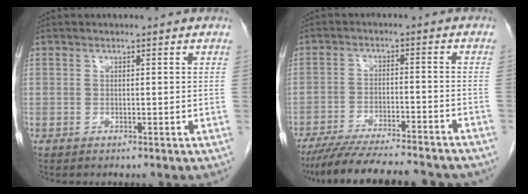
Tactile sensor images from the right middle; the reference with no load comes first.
{"total": 18.8, "force": [-16.7, 2.1, 8.5], "torque": [-0.127, -0.025, -0.238]}